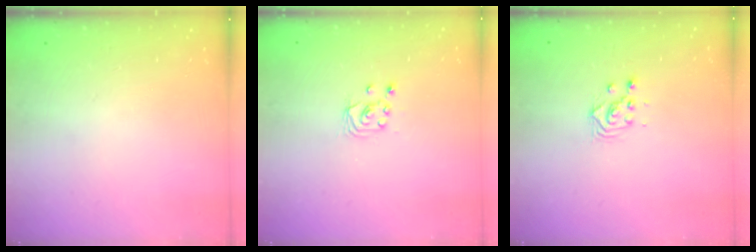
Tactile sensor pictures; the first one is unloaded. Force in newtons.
{"total": 2.4, "press": 2.4, "slide": 0.2}
{"total": 2.8, "press": 2.8, "slide": 0.1}